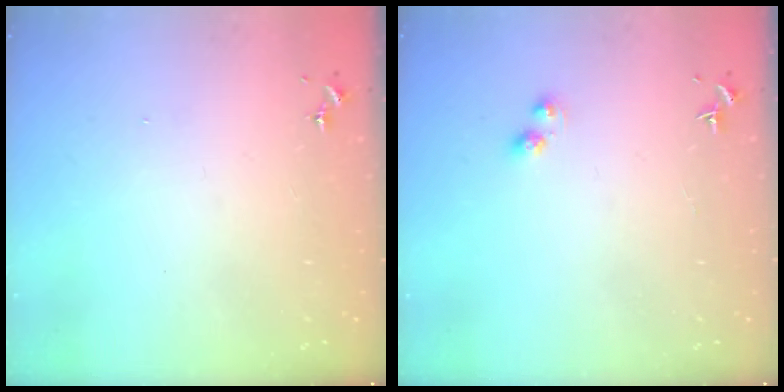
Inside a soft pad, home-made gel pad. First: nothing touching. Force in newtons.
{"total": 3.6, "press": 3.5, "slide": 0.5}